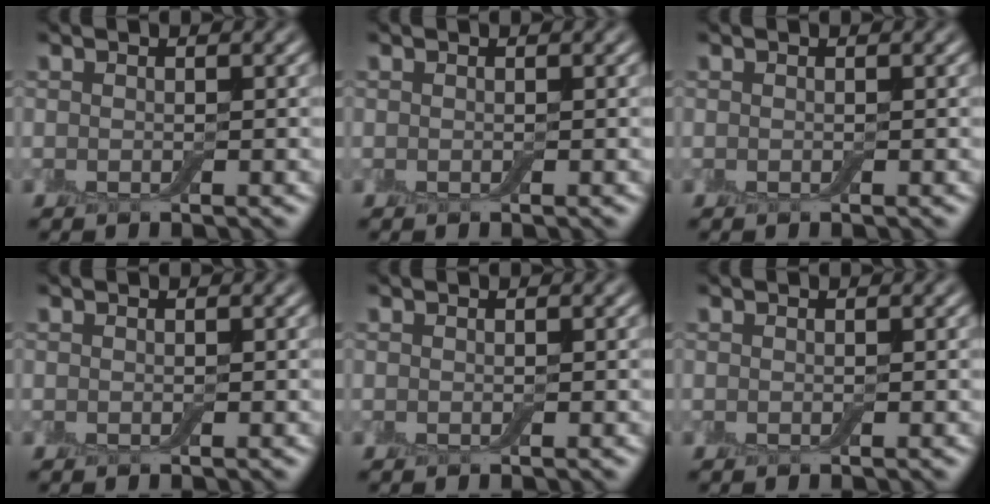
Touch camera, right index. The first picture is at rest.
{"total": 0.0}
{"total": 0.0}
{"total": 0.0}
{"total": 0.0}
{"total": 0.0}